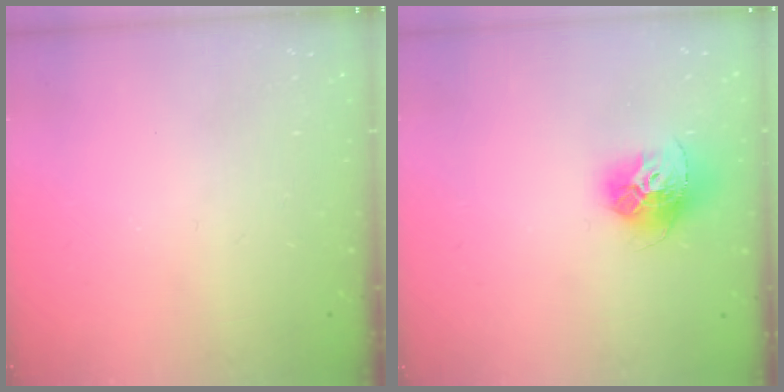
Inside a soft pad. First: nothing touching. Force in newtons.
{"total": 13.6, "press": 13.5, "slide": 1.4}